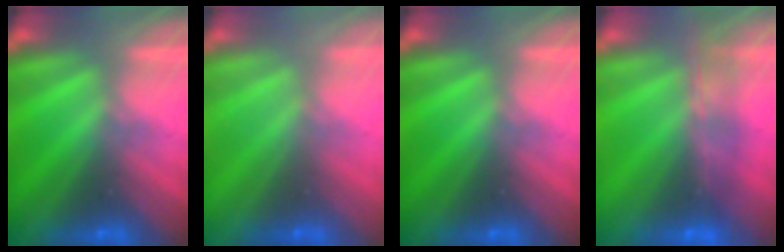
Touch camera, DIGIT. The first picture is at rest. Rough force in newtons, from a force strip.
{"total": 3.6}
{"total": 0.0}
{"total": 7.6}